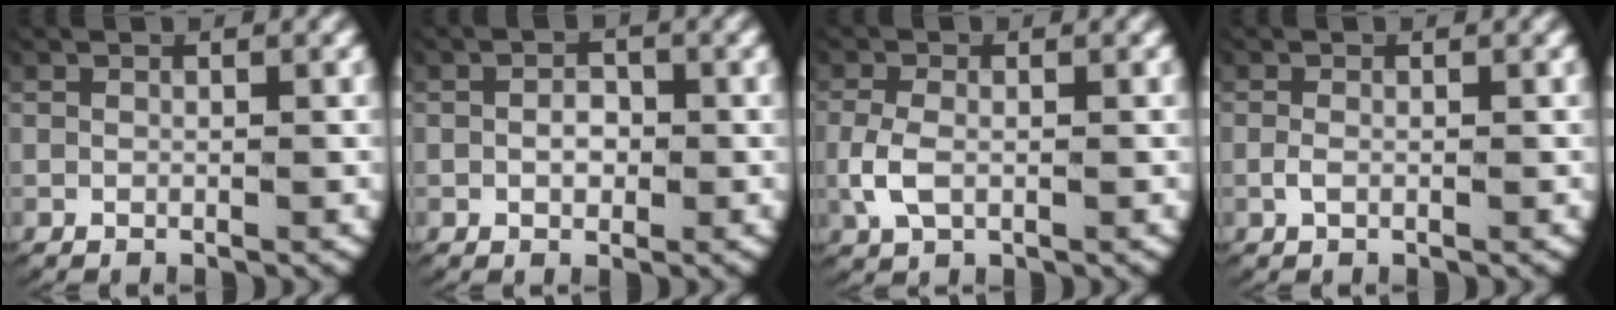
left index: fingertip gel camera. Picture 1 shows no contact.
{"total": 1.8, "force": [-0.3, 1.4, 1.1], "torque": [-0.021, -0.006, -0.003]}
{"total": 2.7, "force": [-0.4, 1.7, 2.0], "torque": [-0.064, -0.009, 0.000]}
{"total": 0.6, "force": [-0.3, 0.2, 0.5], "torque": [-0.022, -0.007, -0.002]}